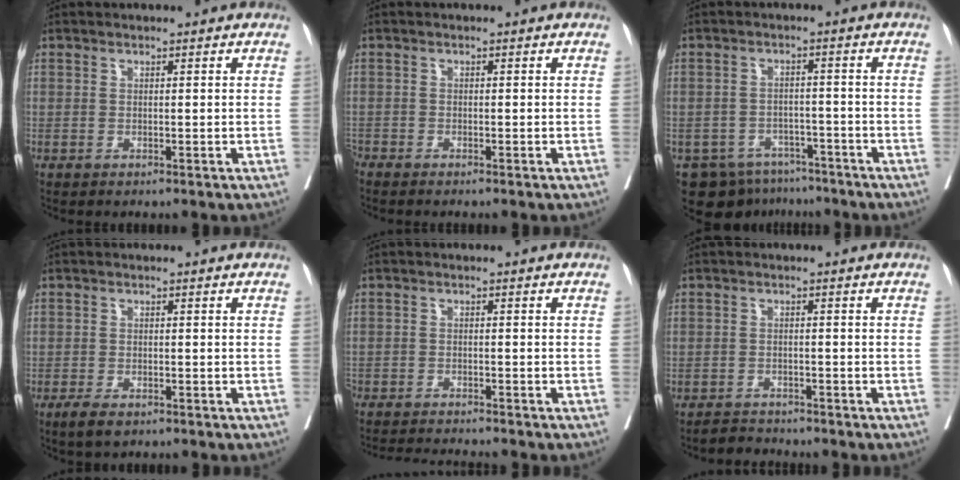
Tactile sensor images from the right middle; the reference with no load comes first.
{"total": 1.4, "force": [-1.4, -0.2, 0.2], "torque": [-0.004, -0.002, -0.030]}
{"total": 8.4, "force": [-6.5, 5.1, 1.6], "torque": [-0.020, 0.009, -0.087]}
{"total": 2.9, "force": [-1.9, 1.1, 2.0], "torque": [-0.041, -0.005, -0.029]}
{"total": 7.2, "force": [-6.9, -0.2, 2.3], "torque": [-0.023, -0.016, -0.109]}
{"total": 2.3, "force": [-2.2, 0.4, -0.5], "torque": [0.004, -0.009, -0.038]}